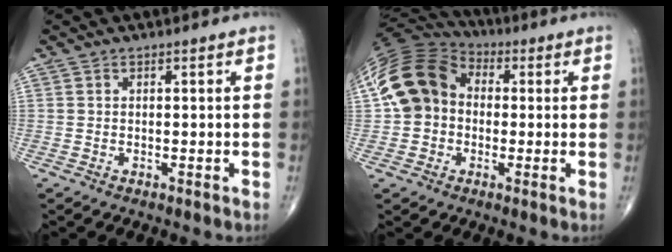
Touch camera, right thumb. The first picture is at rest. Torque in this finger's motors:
{"motor_torque": [-0.01, 2.12, 0.94, -0.06, 0.21]}